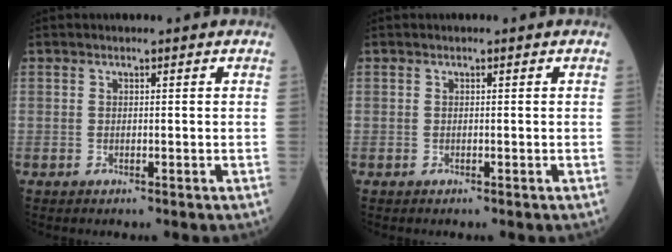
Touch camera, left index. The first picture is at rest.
{"total": 0.0}